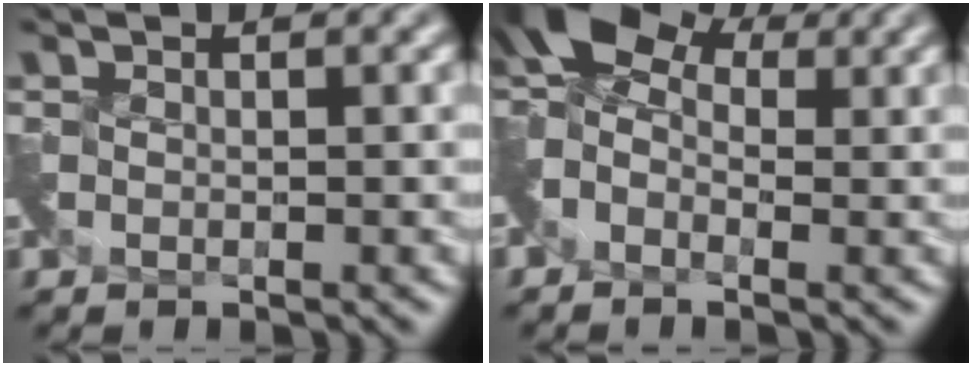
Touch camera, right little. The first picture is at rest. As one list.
[{"total": 4.6, "force": [0.4, 3.4, 3.0], "torque": [-0.061, 0.013, -0.007]}]